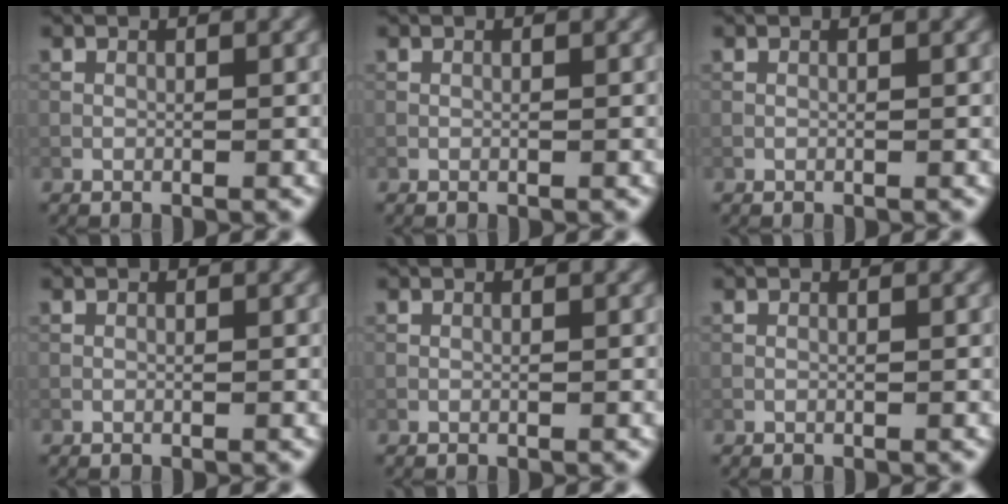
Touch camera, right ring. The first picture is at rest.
{"total": 0.0}
{"total": 0.0}
{"total": 0.0}
{"total": 0.0}
{"total": 0.0}